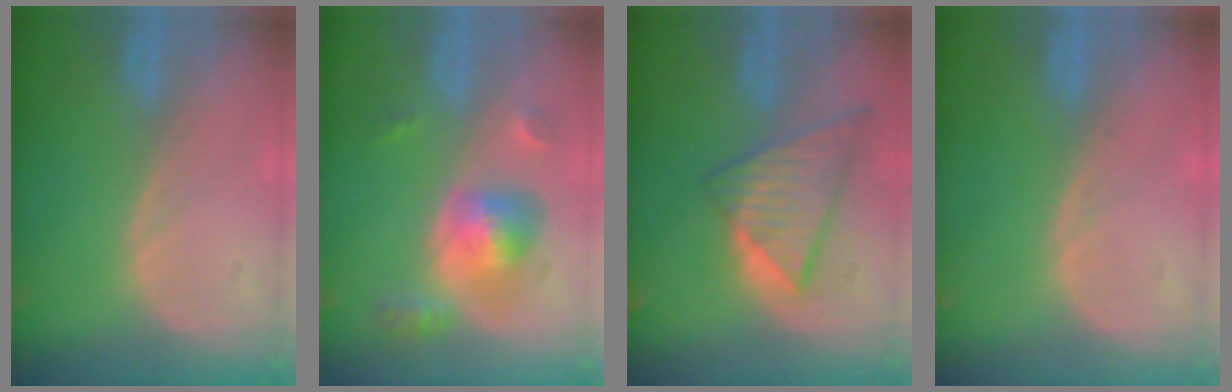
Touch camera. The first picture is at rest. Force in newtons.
{"total": 6.3, "press": 5.7, "slide": 2.5}
{"total": 9.0, "press": 7.8, "slide": 4.3}
{"total": 0.5, "press": 0.1, "slide": 0.5}